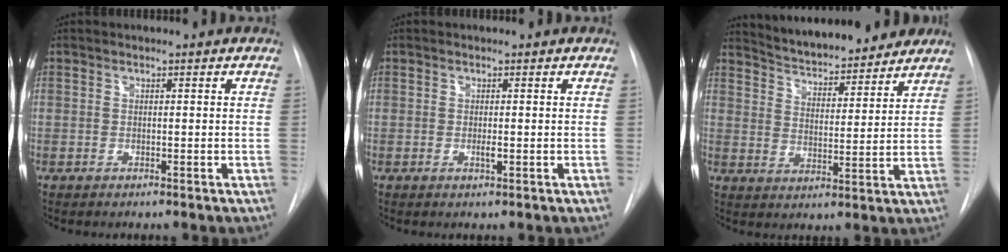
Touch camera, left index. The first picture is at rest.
{"total": 1.1, "force": [-0.9, 0.0, 0.6], "torque": [-0.012, -0.009, -0.013]}
{"total": 14.3, "force": [13.2, 2.7, 4.7], "torque": [-0.067, -0.003, 0.193]}